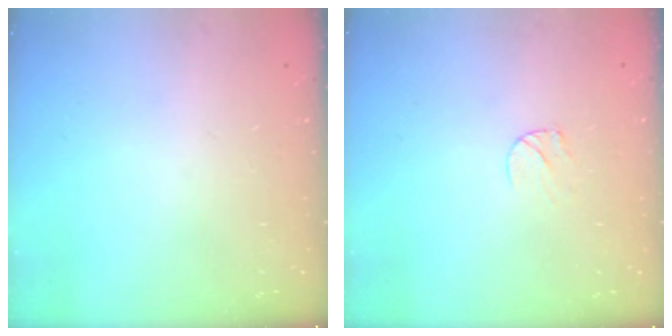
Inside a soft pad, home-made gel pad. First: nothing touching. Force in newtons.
{"total": 4.7, "press": 4.7, "slide": 0.4}